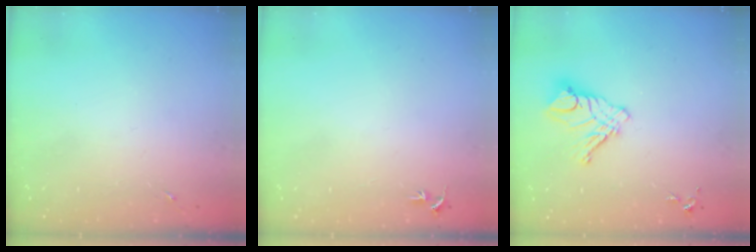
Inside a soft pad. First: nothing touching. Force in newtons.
{"total": 3.1, "press": 3.1, "slide": 0.4}
{"total": 11.6, "press": 11.5, "slide": 1.1}